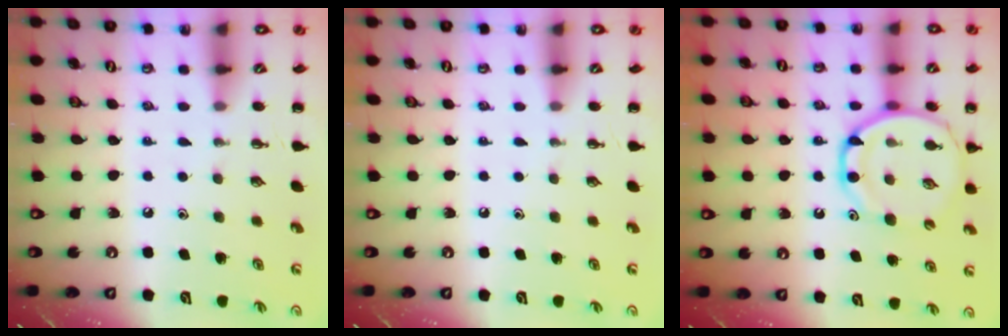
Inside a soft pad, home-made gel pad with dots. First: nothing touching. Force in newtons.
{"total": 0.0}
{"total": 13.7, "press": 13.3, "slide": 3.2}